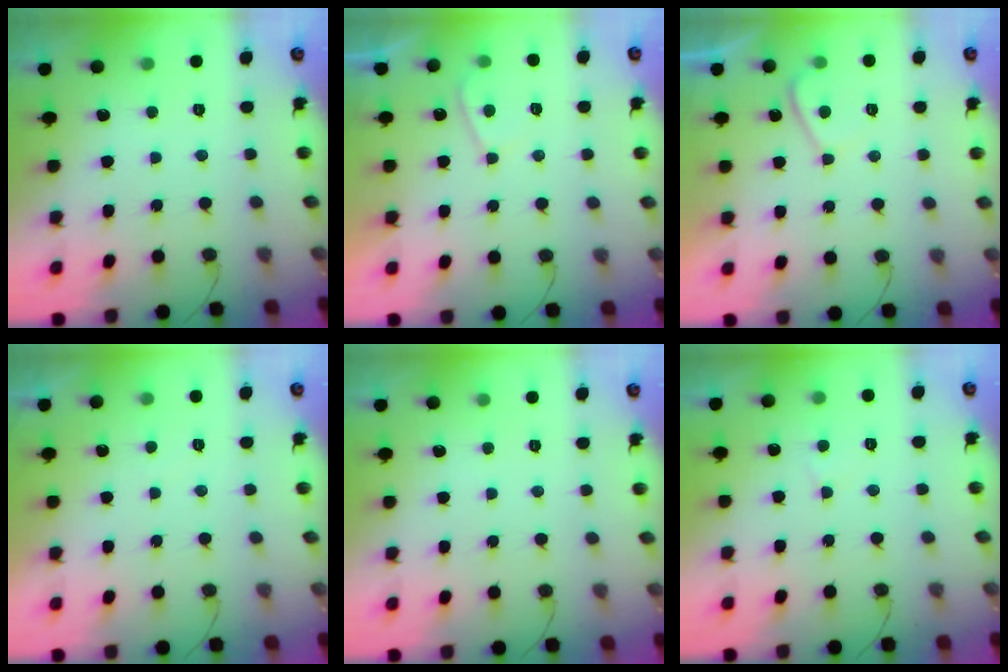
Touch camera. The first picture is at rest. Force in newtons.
{"total": 2.7, "press": 2.6, "slide": 0.8}
{"total": 2.5, "press": 2.3, "slide": 0.8}
{"total": 0.0}
{"total": 0.0}
{"total": 2.5, "press": 2.4, "slide": 0.4}